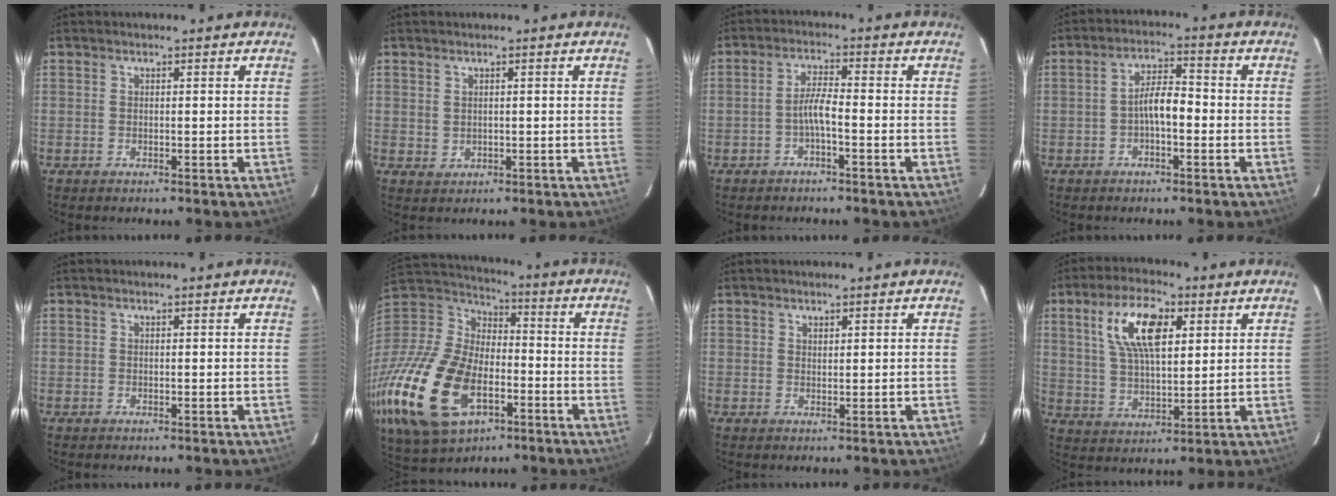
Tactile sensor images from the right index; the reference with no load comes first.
{"total": 1.1, "force": [0.5, 0.8, 0.5], "torque": [-0.009, 0.000, 0.014]}
{"total": 3.4, "force": [-1.7, 0.3, 3.0], "torque": [-0.063, 0.008, -0.033]}
{"total": 4.9, "force": [-1.5, 1.8, 4.4], "torque": [-0.082, 0.016, -0.025]}
{"total": 0.0}
{"total": 31.1, "force": [-11.6, 19.0, 21.6], "torque": [-0.518, -0.038, -0.195]}
{"total": 1.0, "force": [0.9, 0.6, 0.2], "torque": [-0.002, 0.002, 0.016]}
{"total": 12.1, "force": [4.7, 5.2, 9.9], "torque": [-0.189, 0.017, 0.089]}